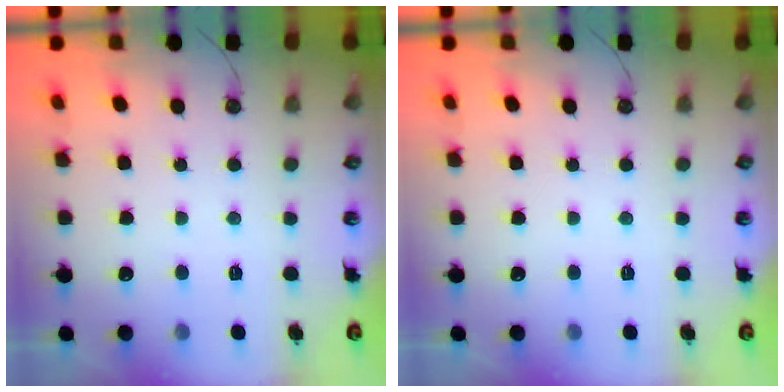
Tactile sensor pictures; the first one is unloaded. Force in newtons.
{"total": 0.0}